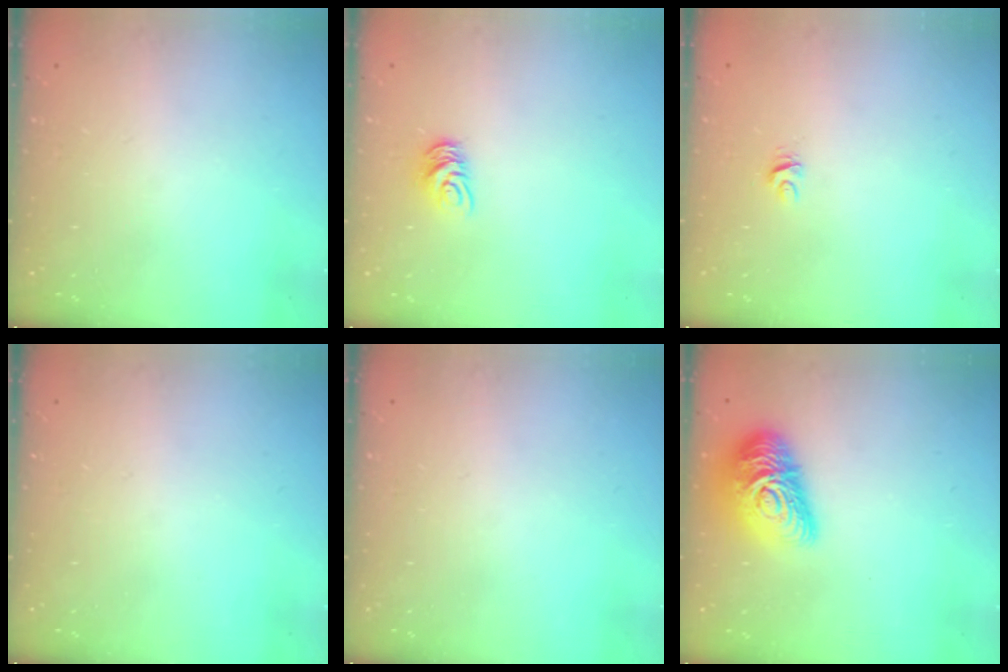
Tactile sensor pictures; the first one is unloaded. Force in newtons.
{"total": 7.5, "press": 7.5, "slide": 0.5}
{"total": 3.7, "press": 3.7, "slide": 0.2}
{"total": 0.0}
{"total": 0.0}
{"total": 16.1, "press": 16.0, "slide": 1.0}